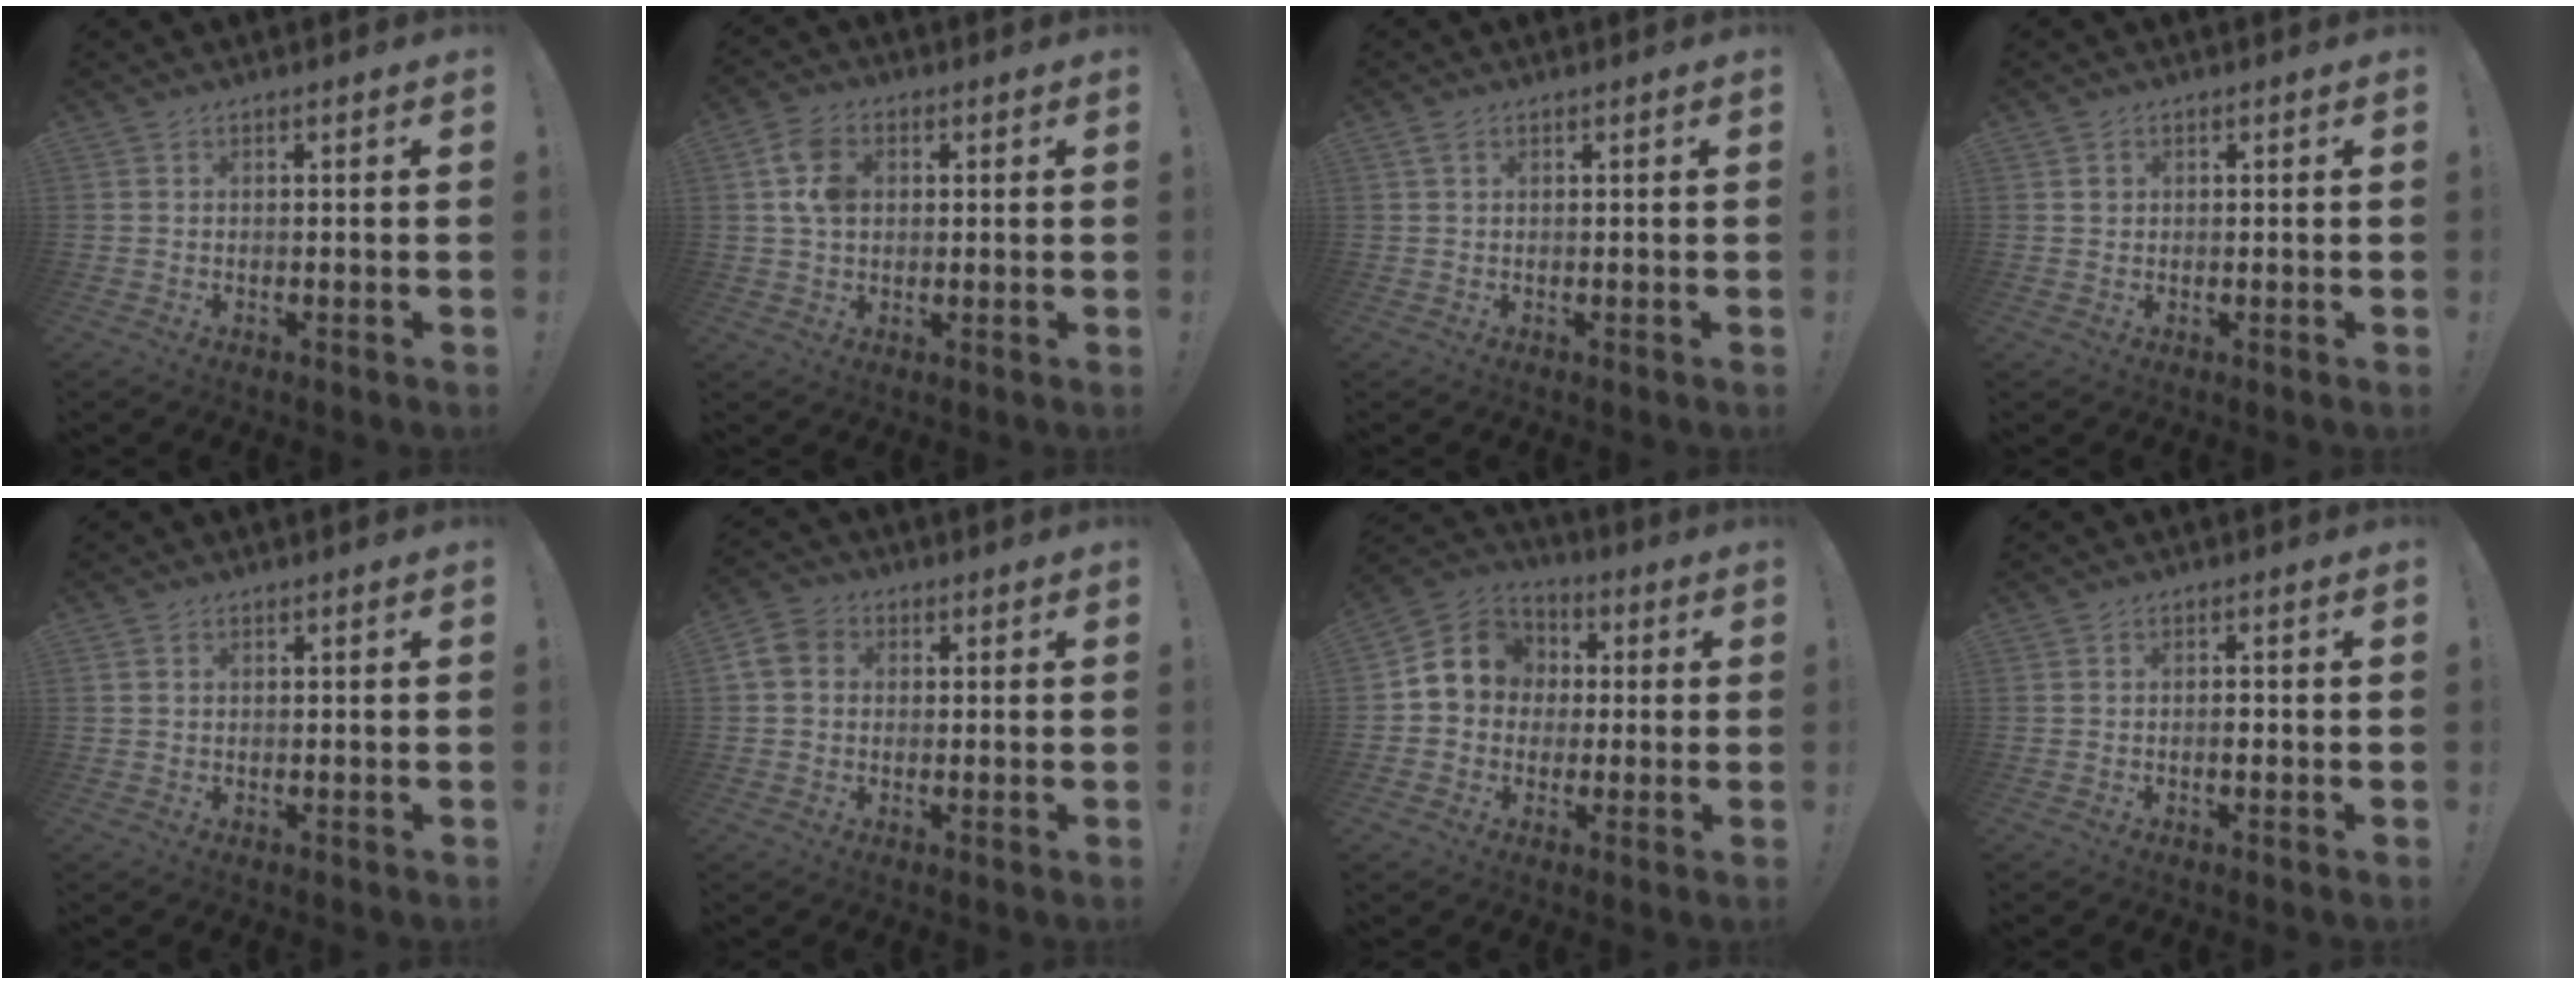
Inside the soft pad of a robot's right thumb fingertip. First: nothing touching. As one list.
[{"total": 8.8, "force": [2.0, 6.5, 5.6], "torque": [-0.108, 0.010, 0.040]}, {"total": 0.7, "force": [0.3, 0.3, 0.5], "torque": [-0.011, 0.001, 0.006]}, {"total": 1.4, "force": [0.5, 1.2, 0.0], "torque": [0.016, -0.003, 0.006]}, {"total": 0.8, "force": [0.3, 0.8, 0.1], "torque": [-0.003, 0.004, 0.006]}, {"total": 6.8, "force": [0.9, 5.8, 3.4], "torque": [-0.066, 0.008, 0.020]}, {"total": 11.6, "force": [1.7, 10.5, 4.6], "torque": [-0.058, 0.007, 0.040]}, {"total": 1.4, "force": [-0.7, 0.7, 1.0], "torque": [-0.015, 0.002, -0.013]}]